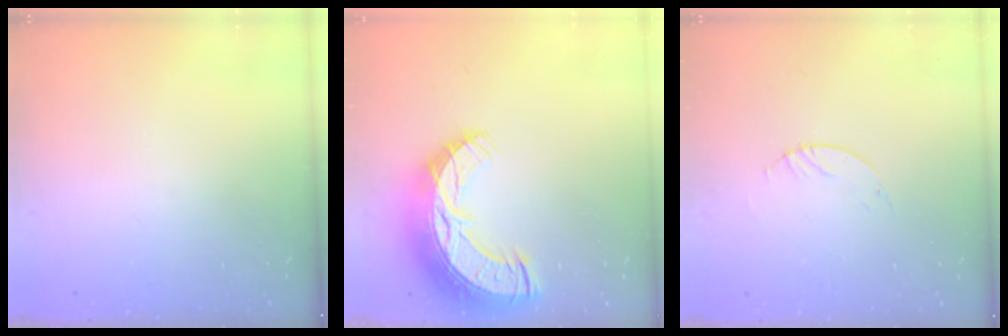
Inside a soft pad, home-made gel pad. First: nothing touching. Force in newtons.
{"total": 19.3, "press": 19.2, "slide": 1.4}
{"total": 0.9, "press": 0.8, "slide": 0.2}